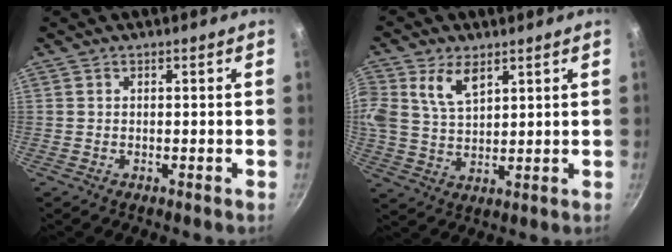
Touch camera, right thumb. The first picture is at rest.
{"total": 8.7, "force": [4.1, 5.1, 5.7], "torque": [-0.106, -0.015, 0.081]}